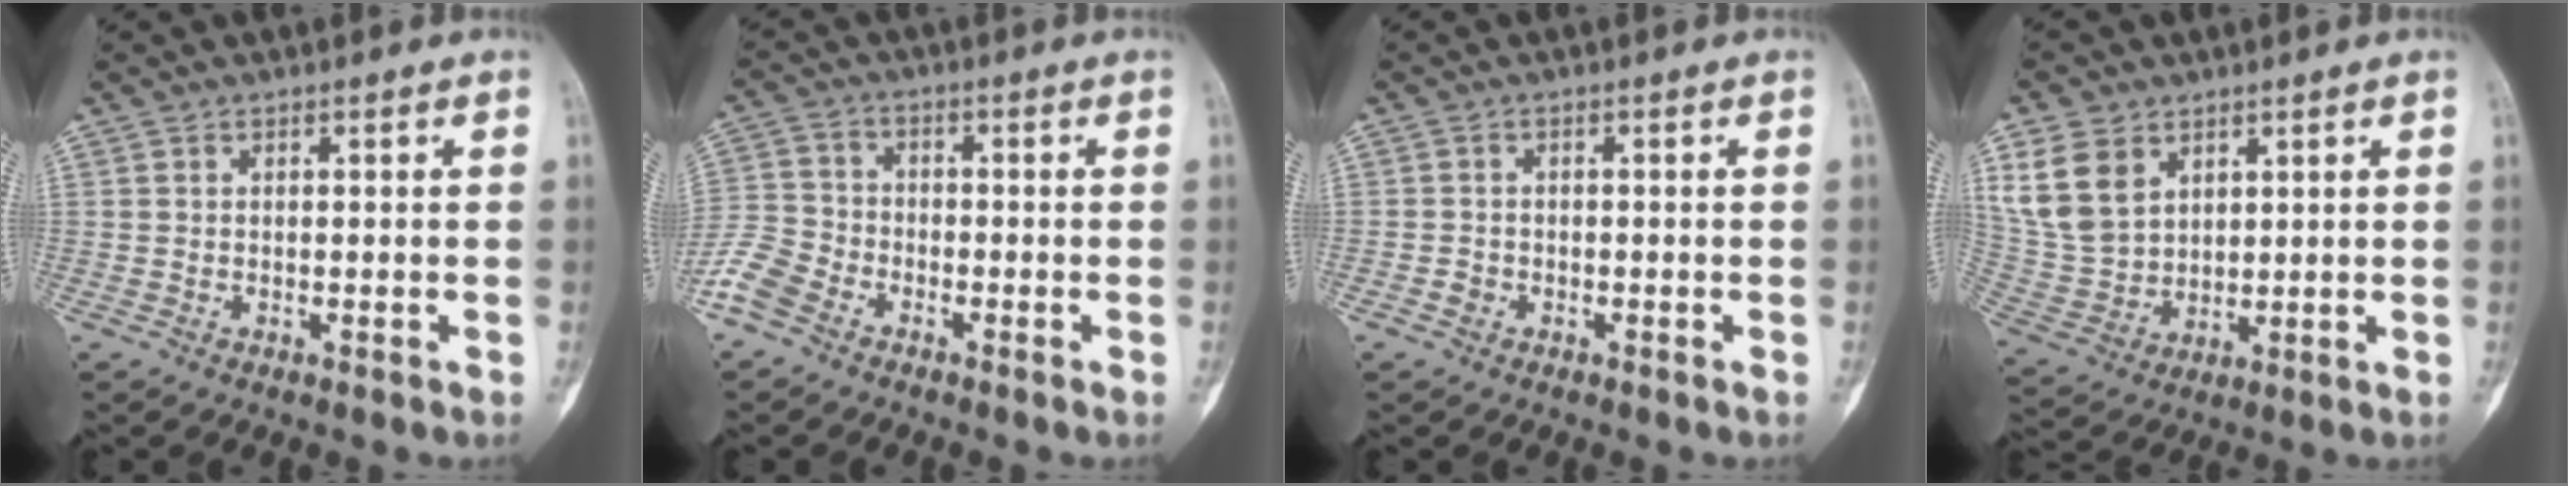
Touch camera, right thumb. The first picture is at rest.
{"total": 7.2, "force": [-4.6, 4.6, 3.0], "torque": [-0.063, 0.014, -0.104]}
{"total": 1.6, "force": [-0.7, 1.4, 0.4], "torque": [-0.002, 0.007, -0.015]}
{"total": 11.7, "force": [5.3, 8.4, 6.2], "torque": [-0.107, -0.014, 0.121]}